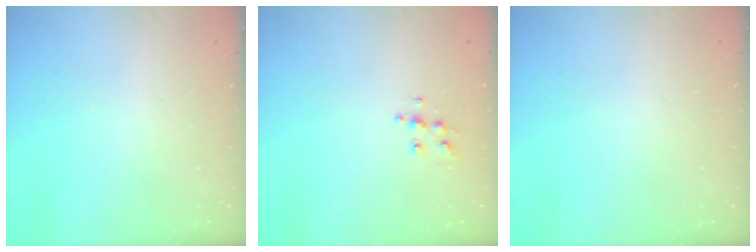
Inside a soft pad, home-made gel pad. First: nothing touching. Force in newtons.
{"total": 6.6, "press": 6.5, "slide": 0.3}
{"total": 0.0}